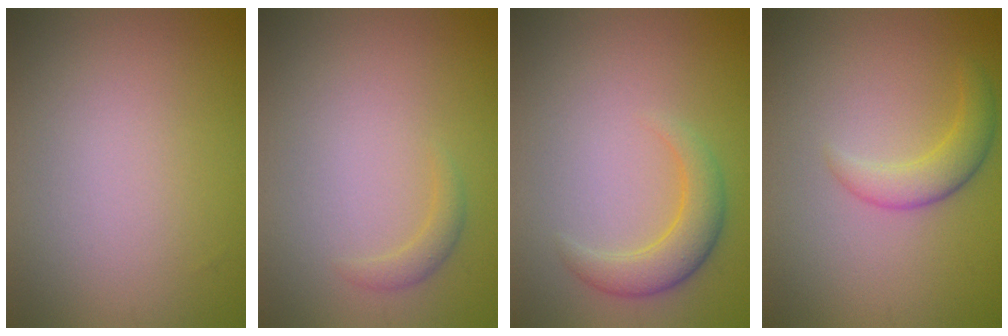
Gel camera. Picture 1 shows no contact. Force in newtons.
{"total": 1.1, "press": 1.1, "slide": 0.1}
{"total": 2.9, "press": 2.9, "slide": 0.1}
{"total": 2.5, "press": 2.5, "slide": 0.2}